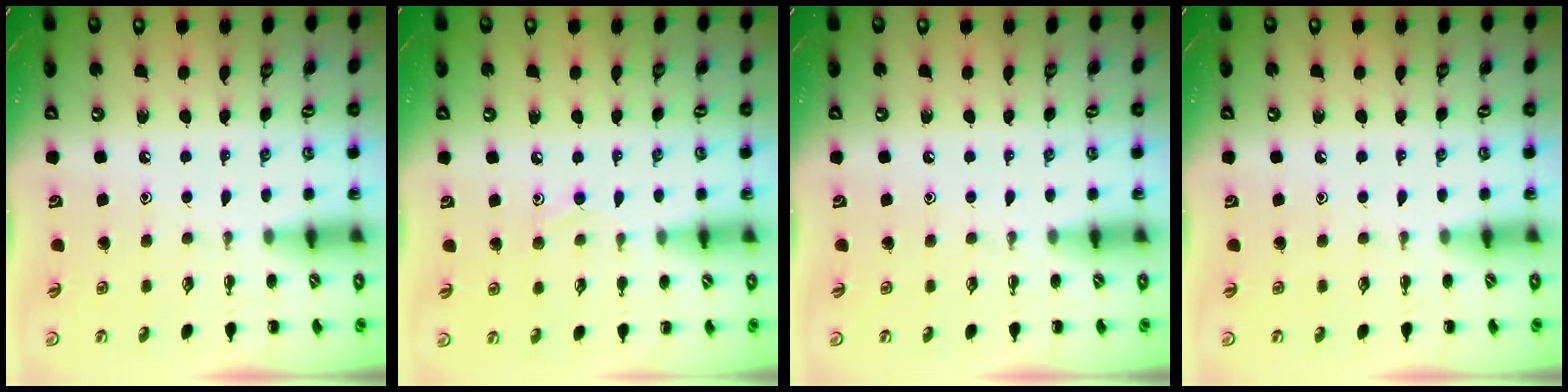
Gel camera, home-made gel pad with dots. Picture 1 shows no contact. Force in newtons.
{"total": 6.9, "press": 6.4, "slide": 2.5}
{"total": 0.0}
{"total": 0.0}